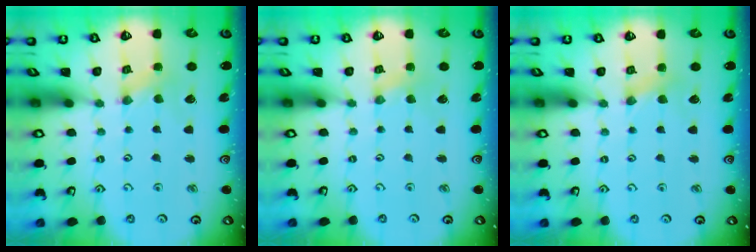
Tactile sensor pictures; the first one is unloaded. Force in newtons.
{"total": 1.3, "press": 1.3, "slide": 0.3}
{"total": 2.4, "press": 2.4, "slide": 0.4}